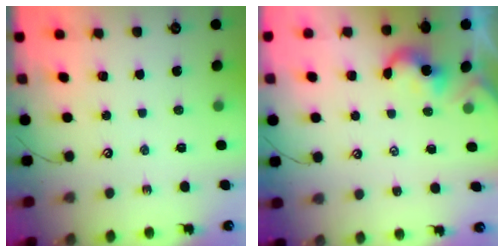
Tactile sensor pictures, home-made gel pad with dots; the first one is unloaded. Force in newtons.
{"total": 0.7, "press": 0.7, "slide": 0.2}